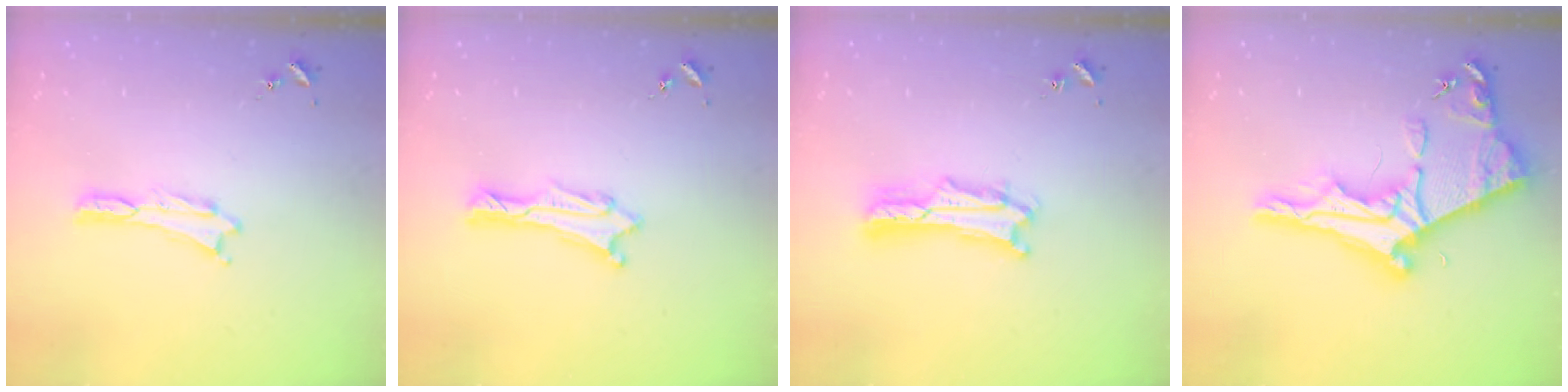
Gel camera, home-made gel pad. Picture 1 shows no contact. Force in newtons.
{"total": 0.9, "press": 0.8, "slide": 0.1}
{"total": 5.0, "press": 5.0, "slide": 0.6}
{"total": 10.1, "press": 10.1, "slide": 1.0}